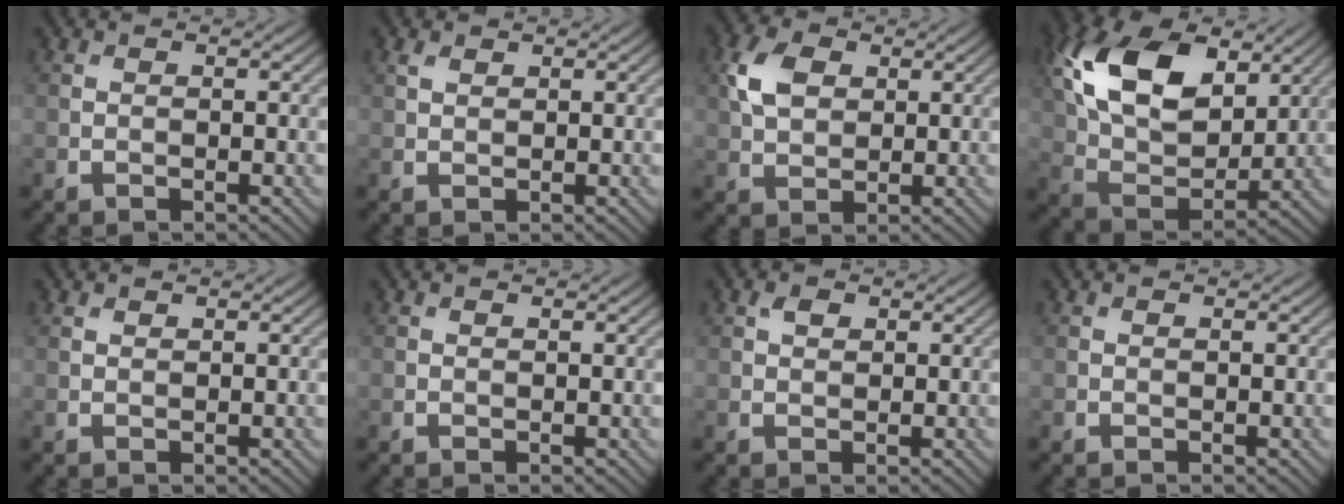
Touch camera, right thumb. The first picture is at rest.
{"total": 1.3, "force": [0.9, 0.6, 0.6], "torque": [-0.018, 0.003, 0.018]}
{"total": 5.3, "force": [1.7, 3.6, 3.5], "torque": [-0.084, 0.010, 0.029]}
{"total": 15.6, "force": [6.1, 9.4, 10.9], "torque": [-0.240, 0.016, 0.112]}
{"total": 0.7, "force": [0.6, 0.2, 0.2], "torque": [-0.005, 0.001, 0.013]}
{"total": 0.0}
{"total": 1.4, "force": [0.7, 0.9, 0.8], "torque": [-0.015, 0.002, 0.013]}
{"total": 0.0}